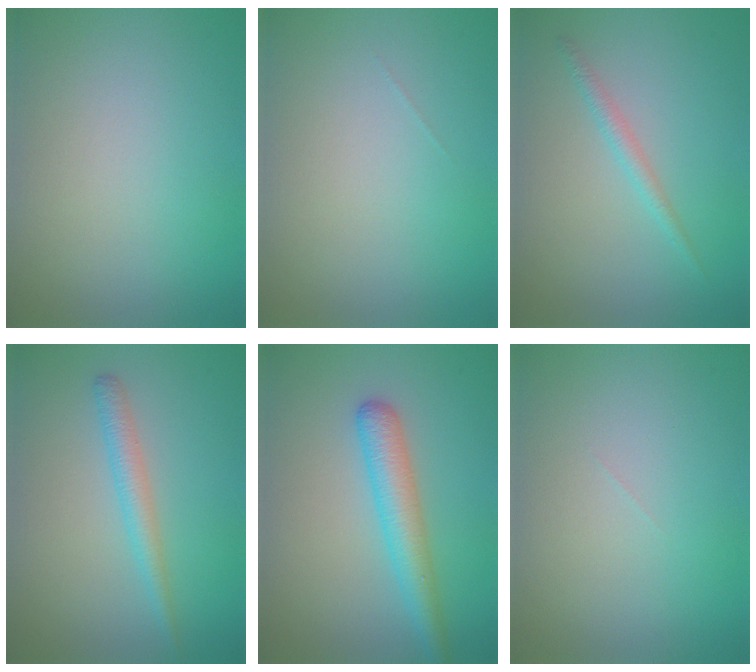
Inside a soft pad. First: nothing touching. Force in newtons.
{"total": 0.0}
{"total": 1.4, "press": 1.4, "slide": 0.1}
{"total": 2.2, "press": 2.2, "slide": 0.2}
{"total": 3.9, "press": 3.9, "slide": 0.1}
{"total": 0.0}